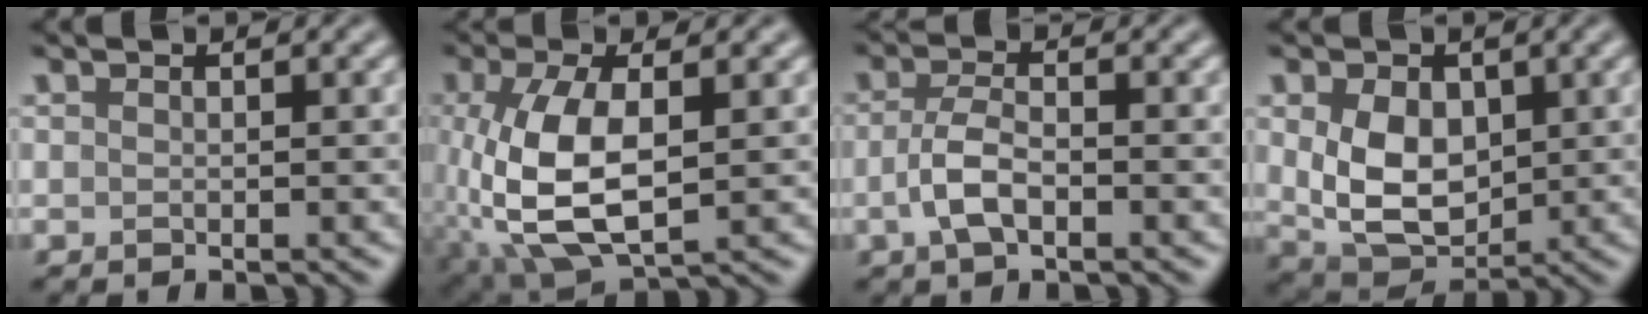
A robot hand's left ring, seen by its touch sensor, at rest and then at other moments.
{"total": 8.7, "force": [-0.9, 4.0, 7.6], "torque": [-0.178, -0.004, -0.013]}
{"total": 3.1, "force": [-1.0, 1.3, 2.7], "torque": [-0.058, 0.001, -0.025]}
{"total": 6.4, "force": [0.7, 4.5, 4.4], "torque": [-0.090, -0.008, 0.021]}